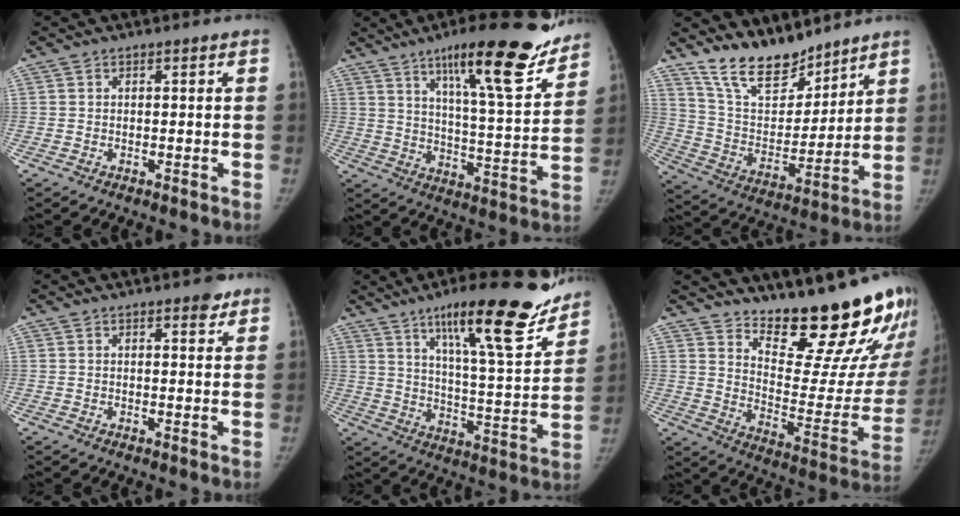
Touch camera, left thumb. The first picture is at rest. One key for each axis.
{"total": 21.0, "fx": 14.5, "fy": 3.9, "fz": 14.7, "tx": -0.186, "ty": -0.072, "tz": 0.223}
{"total": 14.1, "fx": 12.1, "fy": 5.3, "fz": 4.9, "tx": -0.051, "ty": -0.078, "tz": 0.234}
{"total": 2.5, "fx": 1.7, "fy": 1.0, "fz": 1.5, "tx": -0.010, "ty": -0.008, "tz": 0.020}
{"total": 22.2, "fx": 15.4, "fy": 4.3, "fz": 15.5, "tx": -0.198, "ty": -0.075, "tz": 0.239}
{"total": 24.1, "fx": 20.2, "fy": 5.9, "fz": 11.7, "tx": -0.125, "ty": -0.177, "tz": 0.274}